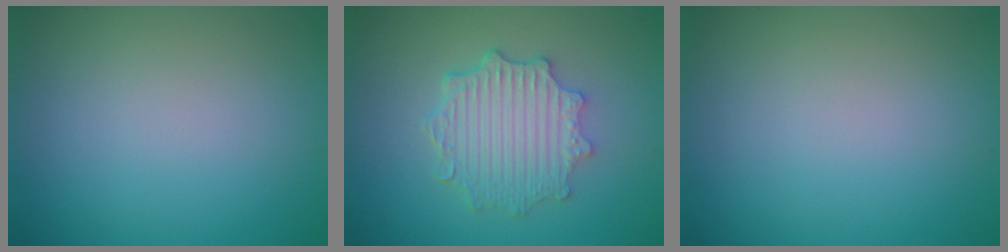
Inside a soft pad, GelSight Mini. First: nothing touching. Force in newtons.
{"total": 4.6, "press": 3.8, "slide": 2.6}
{"total": 0.0}